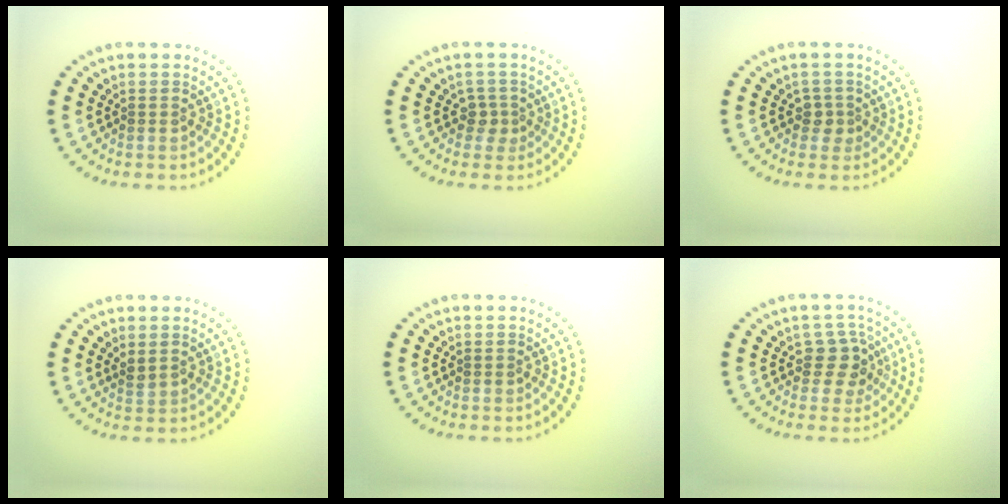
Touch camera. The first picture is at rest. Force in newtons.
{"total": 1.4, "press": 1.0, "slide": 1.0}
{"total": 1.5, "press": 1.1, "slide": 1.0}
{"total": 1.0, "press": 0.8, "slide": 0.7}
{"total": 0.0}
{"total": 2.6, "press": 2.0, "slide": 1.6}